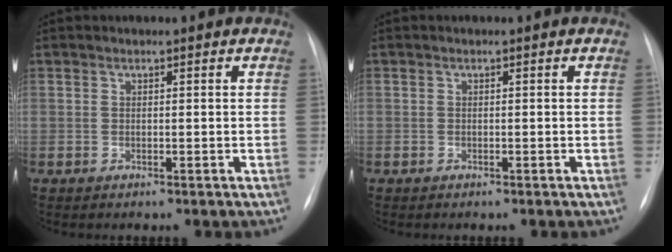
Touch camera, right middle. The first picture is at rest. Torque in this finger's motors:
{"motor_torque": [0.97, -1.16, 0.04, -0.15]}